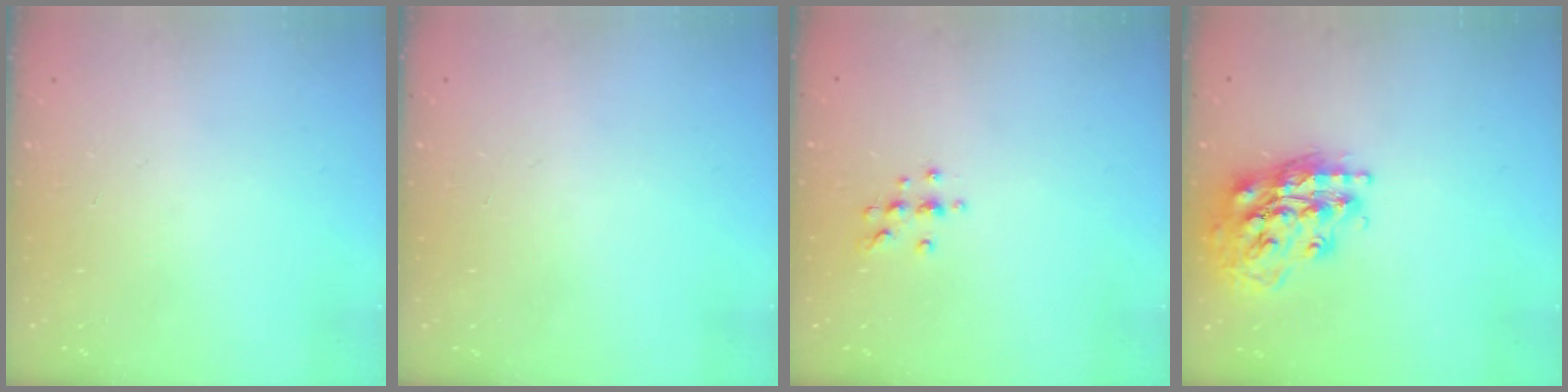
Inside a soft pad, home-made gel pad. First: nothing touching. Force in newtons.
{"total": 0.0}
{"total": 6.3, "press": 6.2, "slide": 0.7}
{"total": 18.4, "press": 18.3, "slide": 1.7}